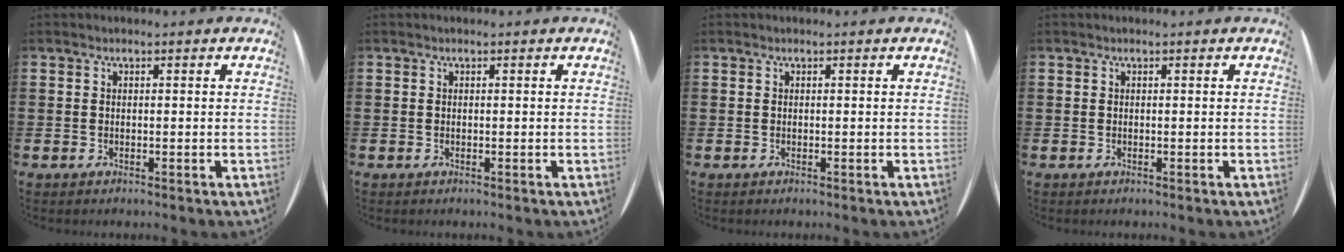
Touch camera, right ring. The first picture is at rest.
{"total": 0.0}
{"total": 0.0}
{"total": 0.0}